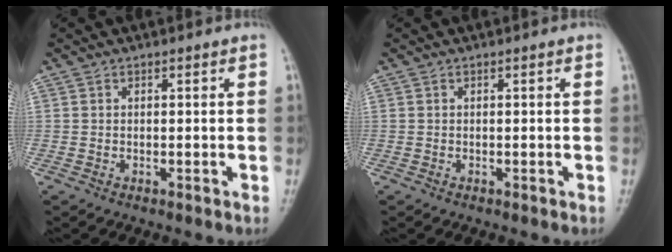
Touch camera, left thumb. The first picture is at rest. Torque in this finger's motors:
{"motor_torque": [2.54, 2.47, 0.01, -0.11, 0.06]}